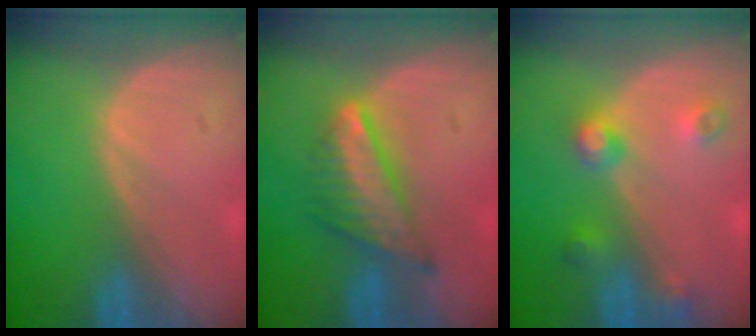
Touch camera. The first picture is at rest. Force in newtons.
{"total": 7.3, "press": 6.3, "slide": 3.6}
{"total": 4.5, "press": 4.0, "slide": 2.1}